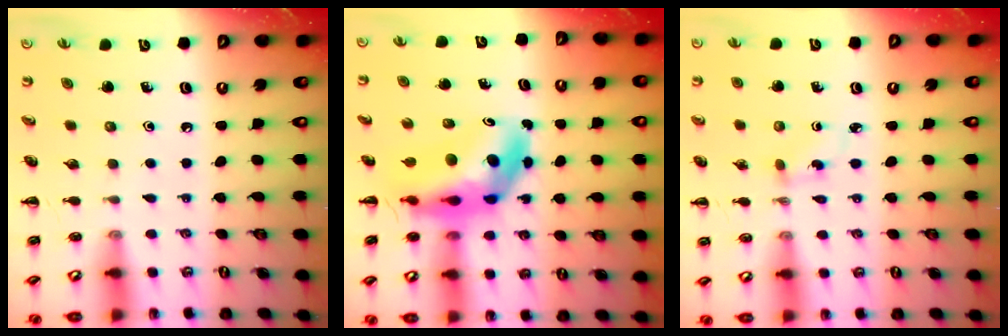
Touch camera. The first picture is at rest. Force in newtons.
{"total": 11.6, "press": 11.1, "slide": 3.3}
{"total": 3.3, "press": 3.0, "slide": 1.4}